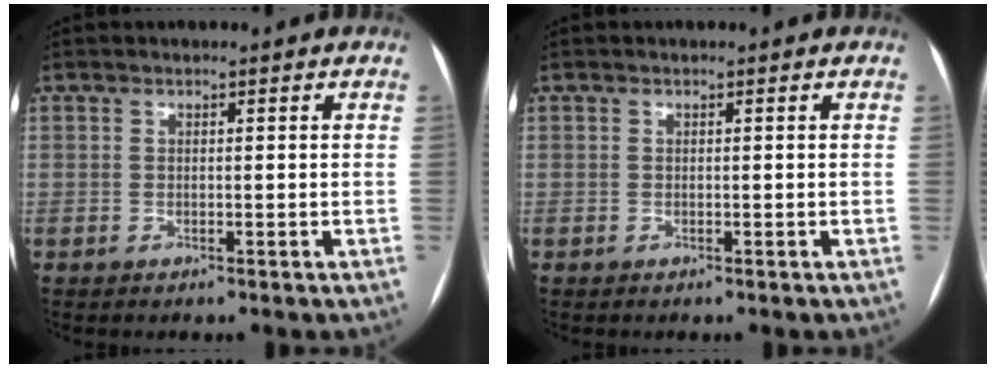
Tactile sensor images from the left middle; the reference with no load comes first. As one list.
[{"total": 0.0}]